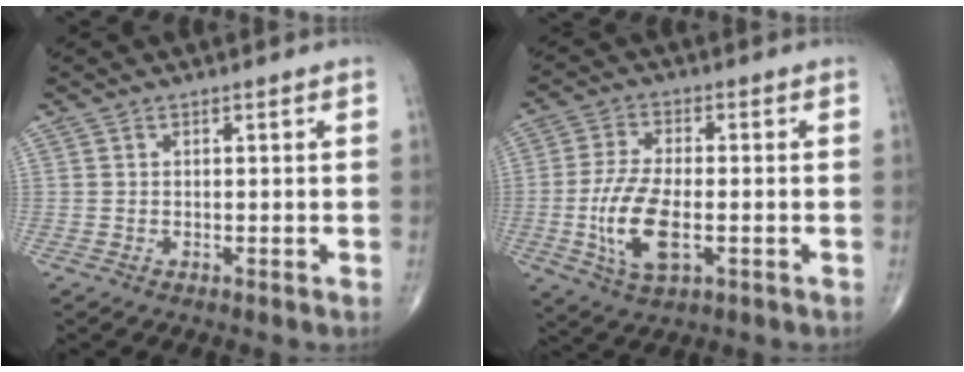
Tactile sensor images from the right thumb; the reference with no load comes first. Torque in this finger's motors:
{"motor_torque": [0.12, 0.73, 1.06, -0.05, 0.11]}